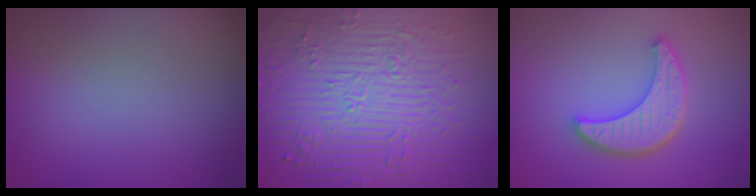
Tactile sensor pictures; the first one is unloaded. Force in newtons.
{"total": 11.0, "press": 7.5, "slide": 8.1}
{"total": 5.0, "press": 4.1, "slide": 2.8}